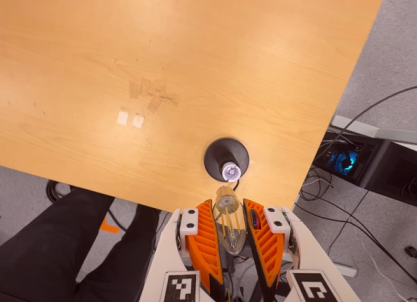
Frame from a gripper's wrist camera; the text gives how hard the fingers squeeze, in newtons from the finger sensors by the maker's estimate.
{"total": 11.3, "left": 12.5, "right": 10.1}